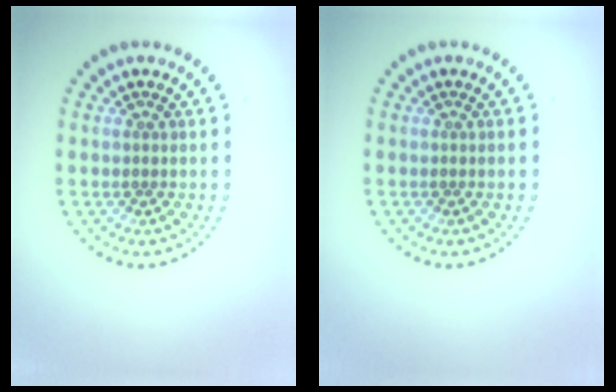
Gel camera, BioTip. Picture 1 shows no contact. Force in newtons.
{"total": 0.0}